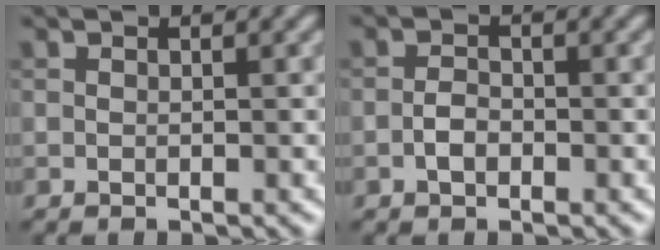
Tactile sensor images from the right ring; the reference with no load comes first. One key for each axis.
{"total": 1.5, "fx": -0.7, "fy": 0.9, "fz": 1.0, "tx": -0.018, "ty": 0.005, "tz": -0.015}